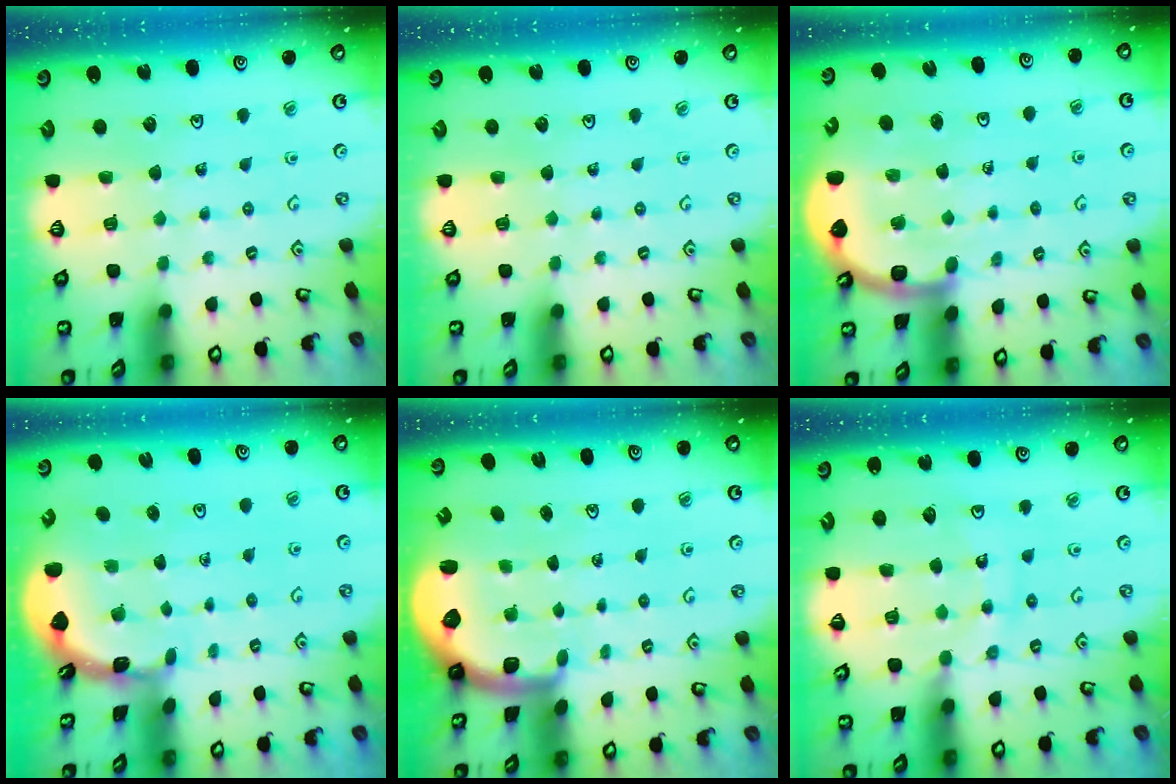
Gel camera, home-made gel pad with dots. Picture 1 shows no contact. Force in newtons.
{"total": 0.0}
{"total": 7.3, "press": 7.0, "slide": 2.1}
{"total": 1.8, "press": 1.8, "slide": 0.1}
{"total": 1.7, "press": 1.7, "slide": 0.4}
{"total": 10.9, "press": 10.8, "slide": 1.2}